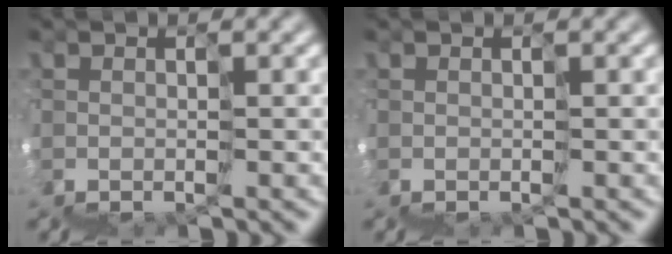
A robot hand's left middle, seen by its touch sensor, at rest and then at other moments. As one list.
[{"total": 0.0}]